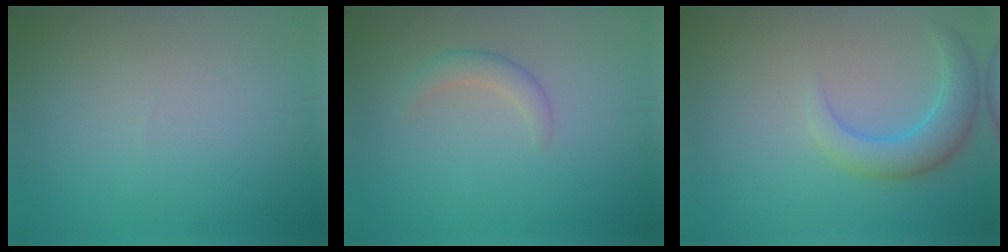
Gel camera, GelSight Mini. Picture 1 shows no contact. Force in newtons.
{"total": 1.7, "press": 1.7, "slide": 0.1}
{"total": 3.8, "press": 3.8, "slide": 0.4}